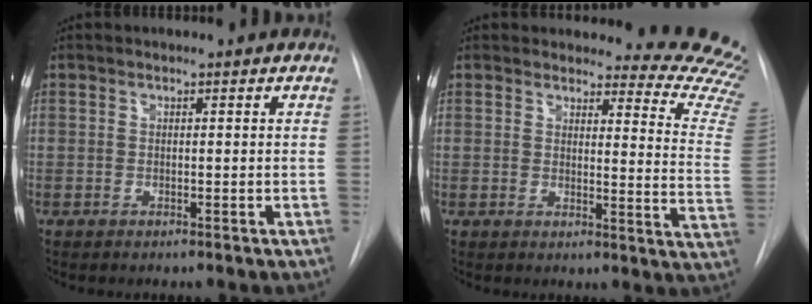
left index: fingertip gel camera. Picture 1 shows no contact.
{"total": 14.5, "force": [14.3, 1.7, 1.9], "torque": [0.016, -0.160, 0.116]}